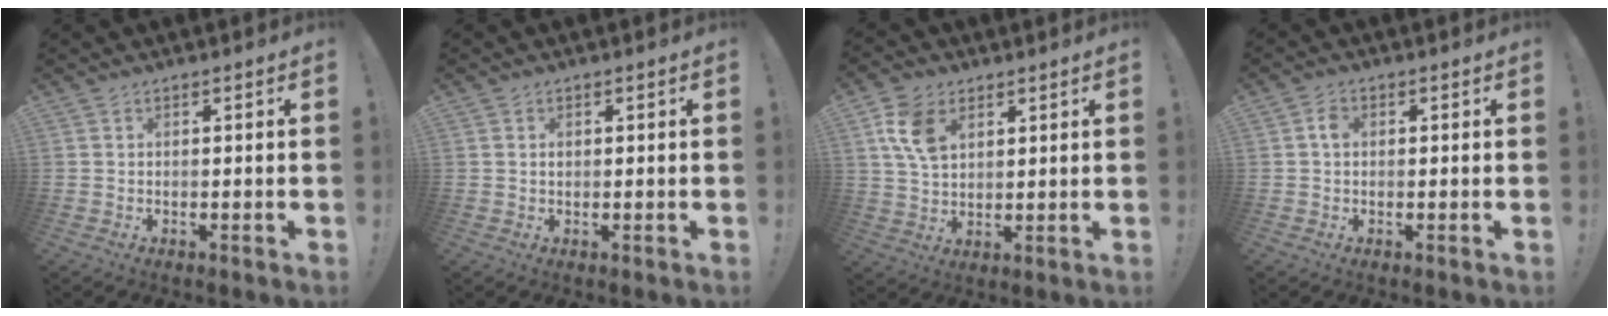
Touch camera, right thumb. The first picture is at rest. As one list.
[{"total": 0.7, "force": [0.0, 0.6, 0.2], "torque": [0.002, 0.001, 0.000]}, {"total": 10.6, "force": [4.4, 7.0, 6.5], "torque": [-0.124, 0.003, 0.088]}, {"total": 2.4, "force": [0.3, 1.6, 1.8], "torque": [-0.024, 0.002, 0.001]}]